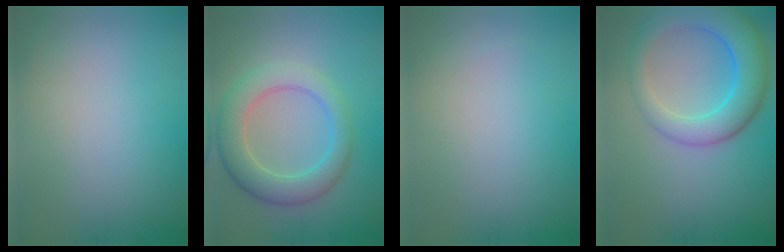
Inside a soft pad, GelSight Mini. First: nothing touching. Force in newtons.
{"total": 5.7, "press": 5.7, "slide": 0.5}
{"total": 0.0}
{"total": 7.3, "press": 7.3, "slide": 0.3}